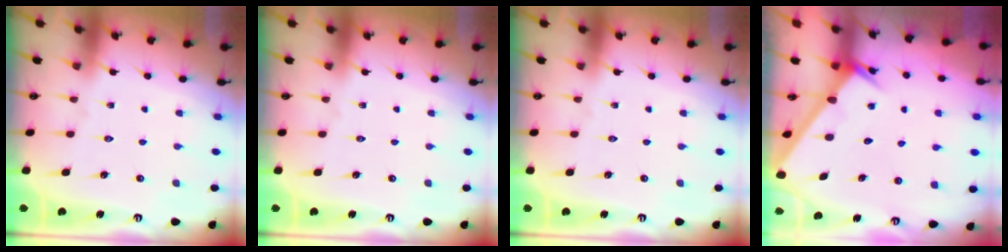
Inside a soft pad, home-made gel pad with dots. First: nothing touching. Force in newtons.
{"total": 0.0}
{"total": 0.0}
{"total": 2.7, "press": 2.7, "slide": 0.0}